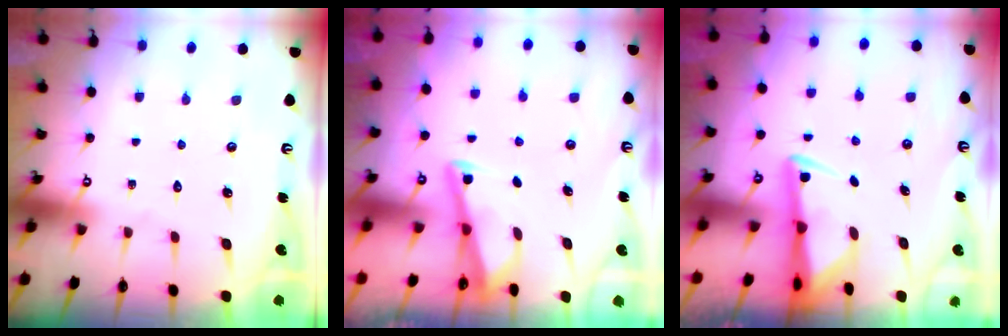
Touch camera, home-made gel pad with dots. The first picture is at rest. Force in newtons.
{"total": 3.0, "press": 3.0, "slide": 0.3}
{"total": 3.0, "press": 2.9, "slide": 0.7}